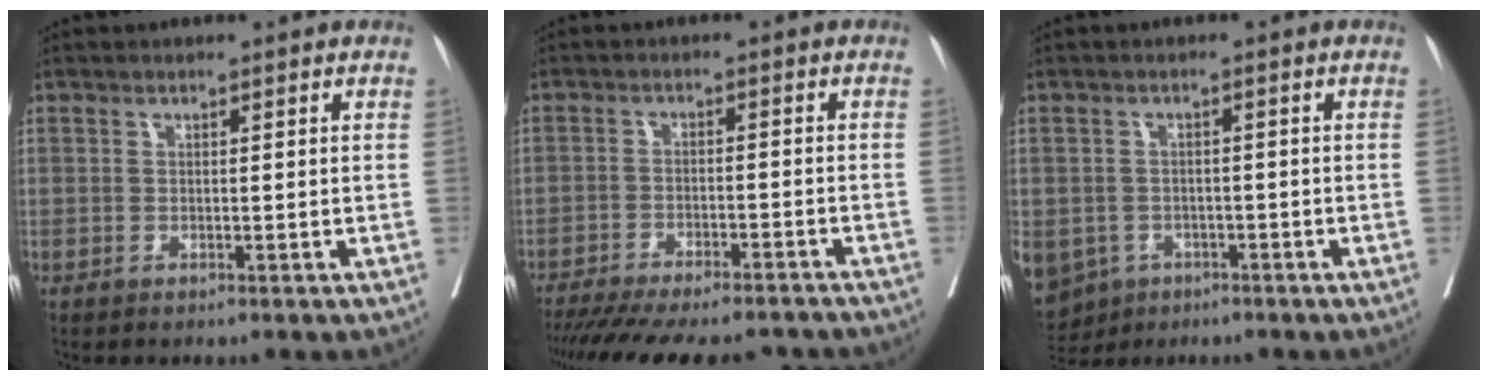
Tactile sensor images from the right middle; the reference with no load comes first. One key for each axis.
{"total": 19.8, "fx": -17.4, "fy": 4.3, "fz": 8.3, "tx": -0.163, "ty": -0.027, "tz": -0.237}
{"total": 12.0, "fx": -6.1, "fy": 9.6, "fz": 3.8, "tx": -0.117, "ty": -0.006, "tz": -0.081}